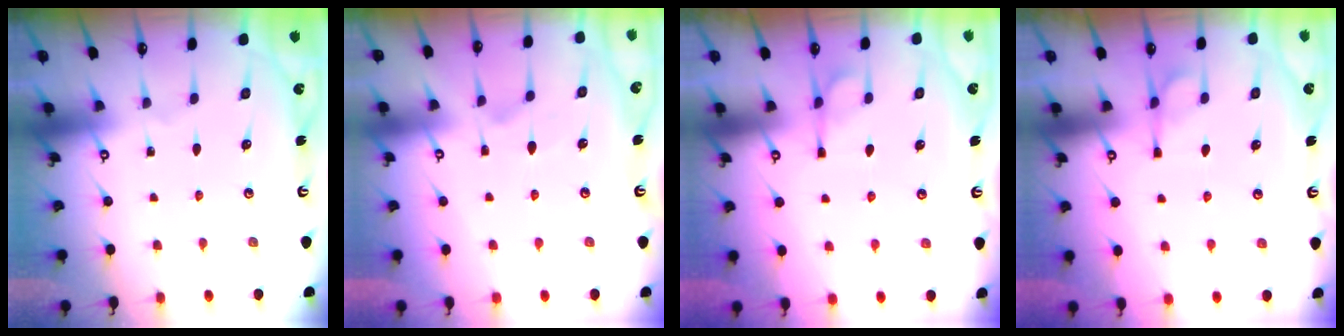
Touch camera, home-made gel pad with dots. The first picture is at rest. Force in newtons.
{"total": 1.5, "press": 1.0, "slide": 1.1}
{"total": 3.0, "press": 2.6, "slide": 1.5}
{"total": 3.0, "press": 2.6, "slide": 1.5}